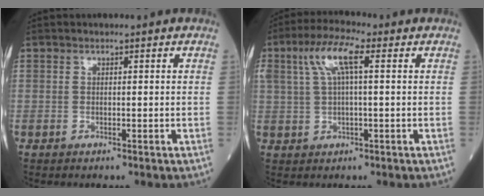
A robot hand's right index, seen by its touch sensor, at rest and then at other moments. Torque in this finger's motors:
{"motor_torque": [0.96, 0.47, 0.51, 0.14]}